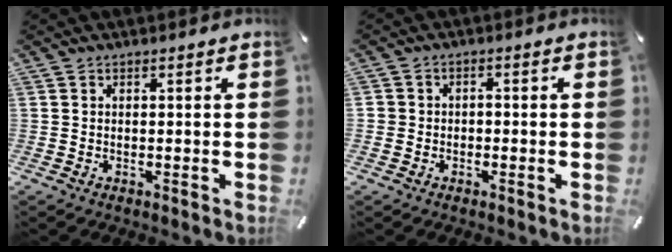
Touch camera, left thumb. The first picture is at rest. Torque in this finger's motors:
{"motor_torque": [0.74, 1.42, 0.30, 0.36, 0.05]}